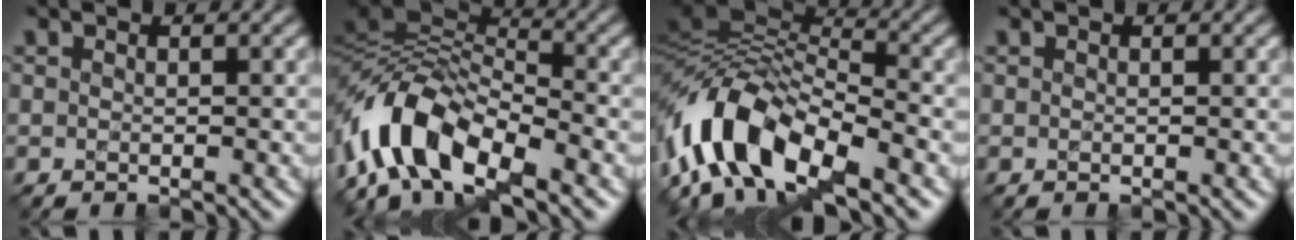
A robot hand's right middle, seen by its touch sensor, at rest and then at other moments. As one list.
[{"total": 10.2, "force": [-5.3, 4.8, 7.2], "torque": [-0.129, 0.016, -0.108]}, {"total": 11.4, "force": [-5.2, 5.3, 8.7], "torque": [-0.155, 0.016, -0.106]}, {"total": 0.0}]